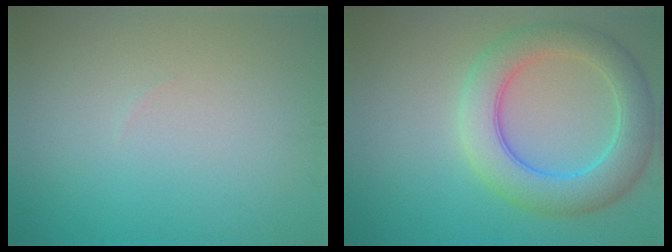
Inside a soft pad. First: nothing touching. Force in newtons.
{"total": 6.6, "press": 6.6, "slide": 0.0}